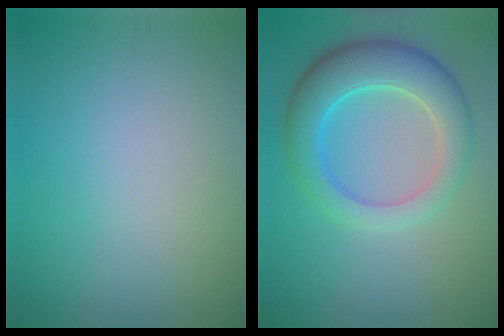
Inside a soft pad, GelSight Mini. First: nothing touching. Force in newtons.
{"total": 6.3, "press": 6.3, "slide": 0.4}